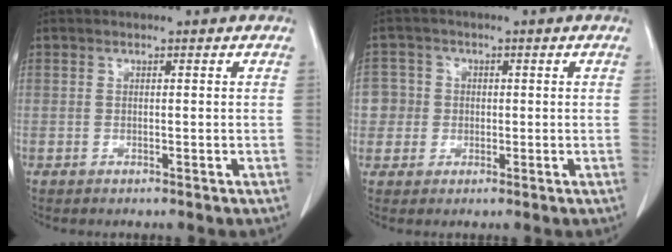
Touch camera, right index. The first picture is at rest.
{"total": 4.1, "force": [-0.1, 4.1, 0.0], "torque": [0.013, 0.014, -0.004]}